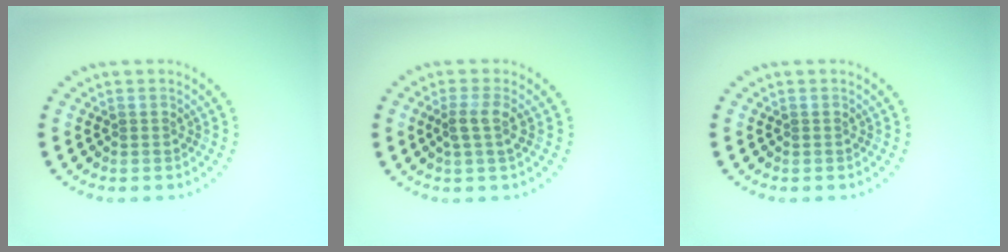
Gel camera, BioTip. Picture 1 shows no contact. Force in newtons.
{"total": 1.8, "press": 1.5, "slide": 1.1}
{"total": 0.0}